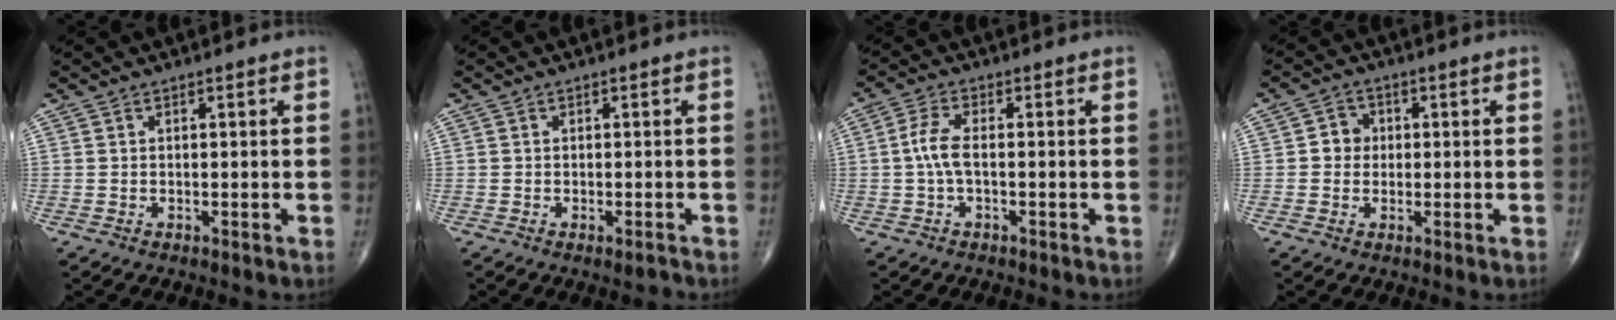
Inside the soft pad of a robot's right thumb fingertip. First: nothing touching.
{"total": 1.2, "force": [-0.7, 0.3, 0.8], "torque": [-0.012, 0.000, -0.010]}
{"total": 4.2, "force": [-0.4, 1.6, 3.9], "torque": [-0.093, 0.011, -0.012]}
{"total": 3.7, "force": [0.2, 3.4, 1.5], "torque": [-0.001, 0.008, -0.005]}